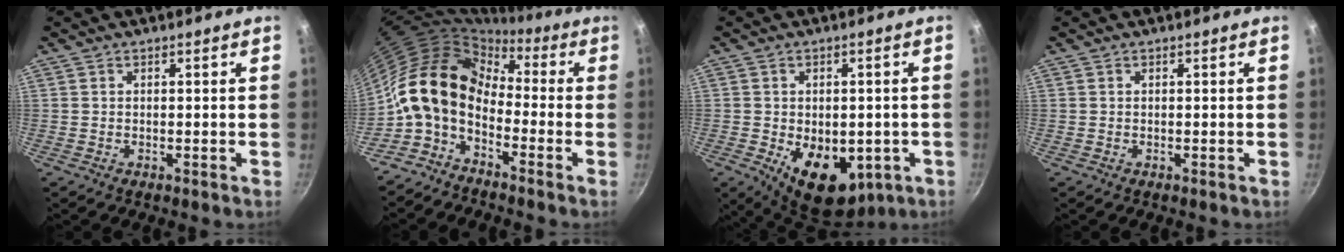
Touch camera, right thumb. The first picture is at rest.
{"total": 13.7, "force": [-2.7, 8.9, 10.0], "torque": [-0.165, 0.045, -0.071]}
{"total": 13.9, "force": [-3.8, 8.8, 10.0], "torque": [-0.106, -0.016, -0.034]}
{"total": 0.0}